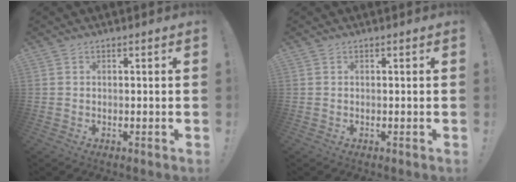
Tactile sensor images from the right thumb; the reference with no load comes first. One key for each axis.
{"total": 0.0}